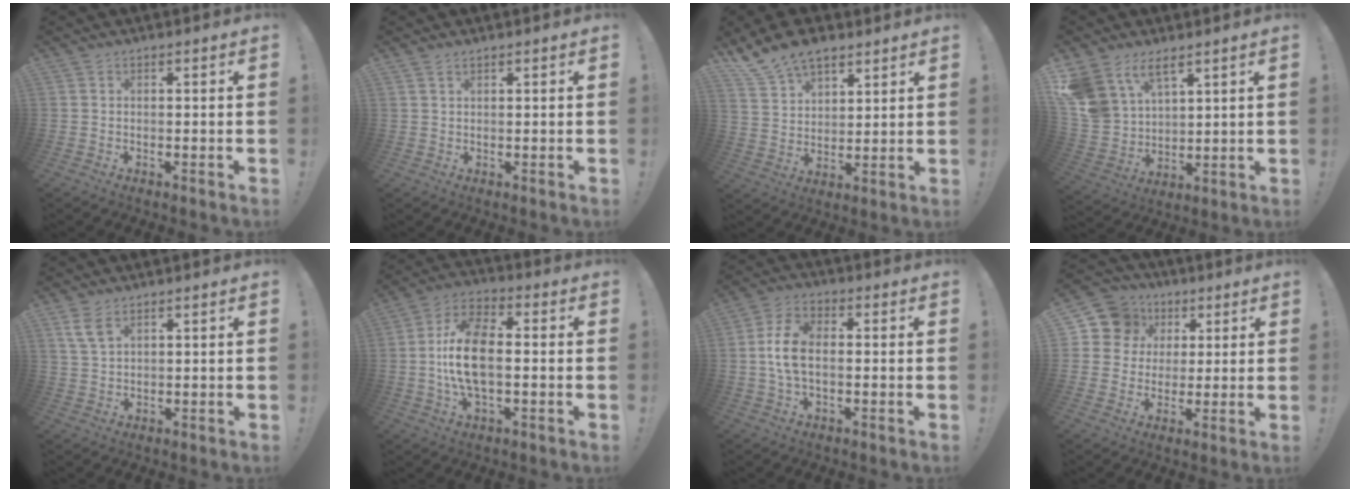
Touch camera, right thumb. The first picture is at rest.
{"total": 1.3, "force": [1.0, 0.5, 0.7], "torque": [-0.012, -0.002, 0.019]}
{"total": 11.3, "force": [8.9, 5.7, 4.1], "torque": [-0.086, -0.053, 0.174]}
{"total": 11.7, "force": [7.9, 7.1, 5.0], "torque": [-0.122, -0.049, 0.162]}
{"total": 5.3, "force": [3.1, 2.6, 3.4], "torque": [-0.057, -0.013, 0.060]}
{"total": 13.1, "force": [-0.7, 7.0, 11.1], "torque": [-0.212, 0.005, -0.012]}
{"total": 9.2, "force": [-0.2, 5.4, 7.5], "torque": [-0.140, 0.002, -0.001]}
{"total": 11.4, "force": [4.3, 10.1, 3.2], "torque": [-0.043, -0.019, 0.088]}